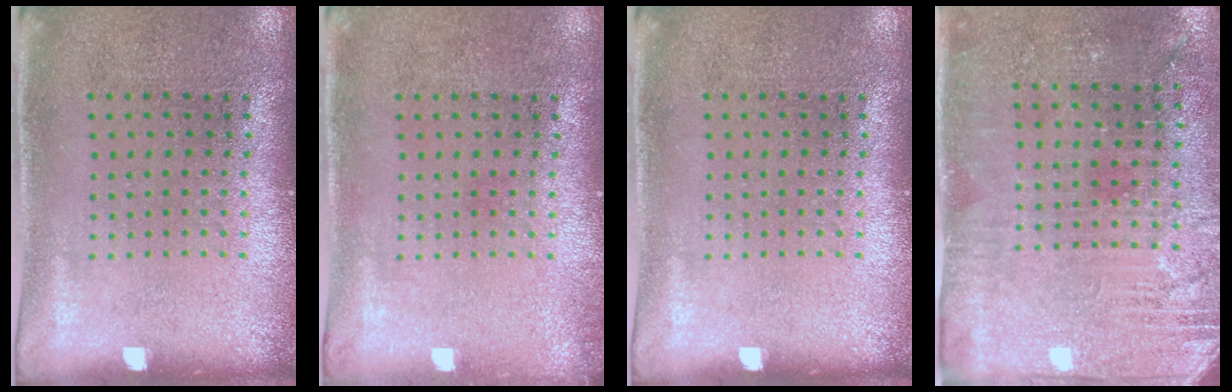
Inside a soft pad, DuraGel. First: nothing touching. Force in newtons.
{"total": 0.6, "press": 0.6, "slide": 0.1}
{"total": 0.0}
{"total": 2.8, "press": 2.7, "slide": 0.7}